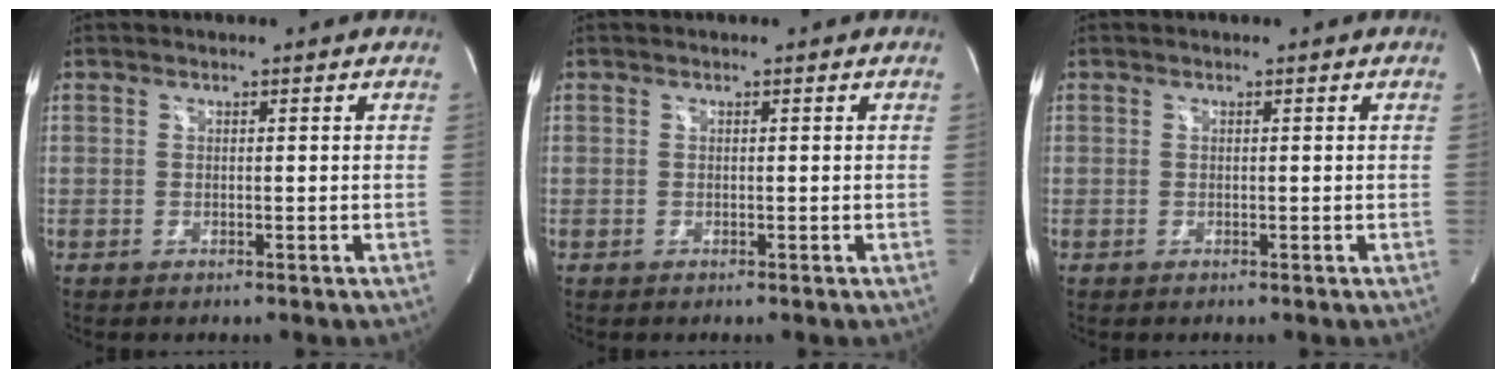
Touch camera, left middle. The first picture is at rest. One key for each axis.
{"total": 0.0}
{"total": 0.0}